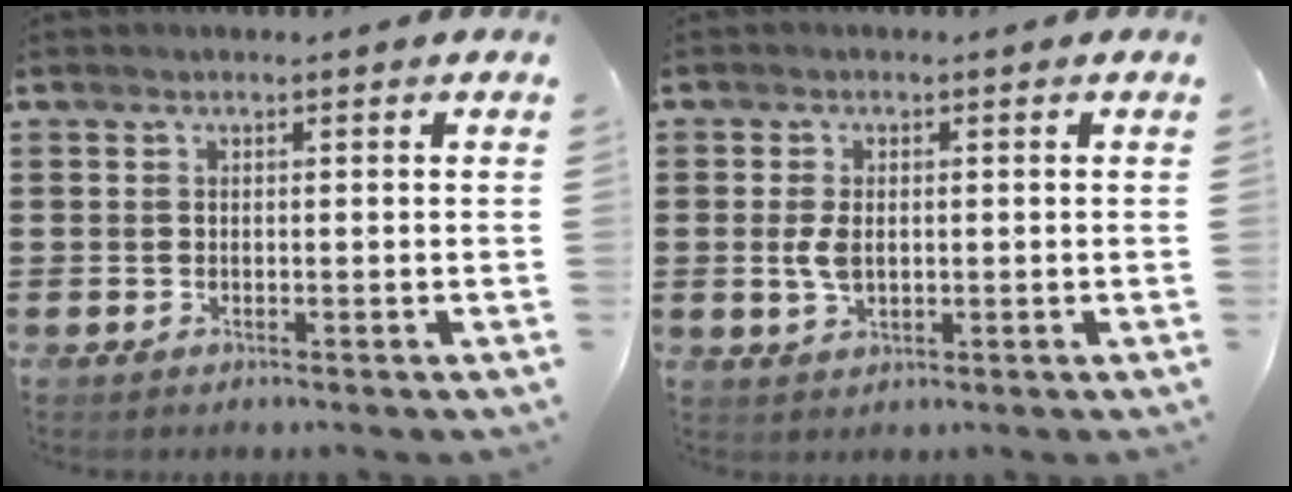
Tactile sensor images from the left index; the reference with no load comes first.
{"total": 3.4, "force": [0.1, 1.9, 2.8], "torque": [-0.079, -0.003, -0.006]}